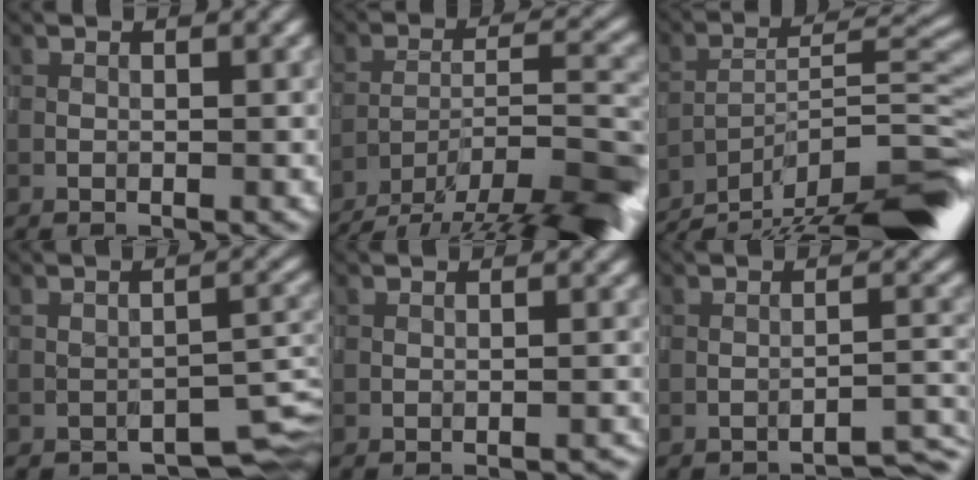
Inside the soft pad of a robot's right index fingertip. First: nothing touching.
{"total": 13.7, "force": [-11.3, 3.5, 6.9], "torque": [-0.109, -0.010, -0.162]}
{"total": 13.4, "force": [-10.9, 2.5, 7.4], "torque": [-0.117, 0.020, -0.171]}
{"total": 4.3, "force": [-3.5, 1.5, 2.0], "torque": [-0.012, -0.010, -0.041]}
{"total": 1.7, "force": [-1.7, 0.2, 0.3], "torque": [0.000, 0.013, -0.019]}
{"total": 3.3, "force": [-3.1, 0.1, 1.2], "torque": [-0.010, 0.007, -0.046]}